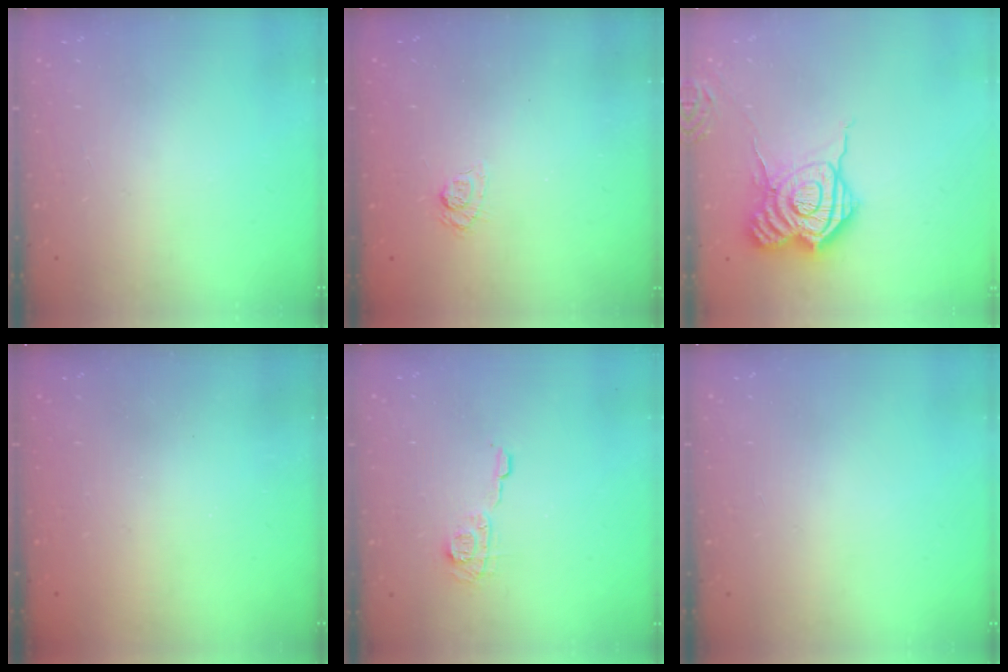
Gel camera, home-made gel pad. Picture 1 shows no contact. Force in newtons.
{"total": 4.5, "press": 4.2, "slide": 1.7}
{"total": 15.9, "press": 15.9, "slide": 1.0}
{"total": 2.6, "press": 2.5, "slide": 0.9}
{"total": 6.8, "press": 6.8, "slide": 0.2}
{"total": 0.0}